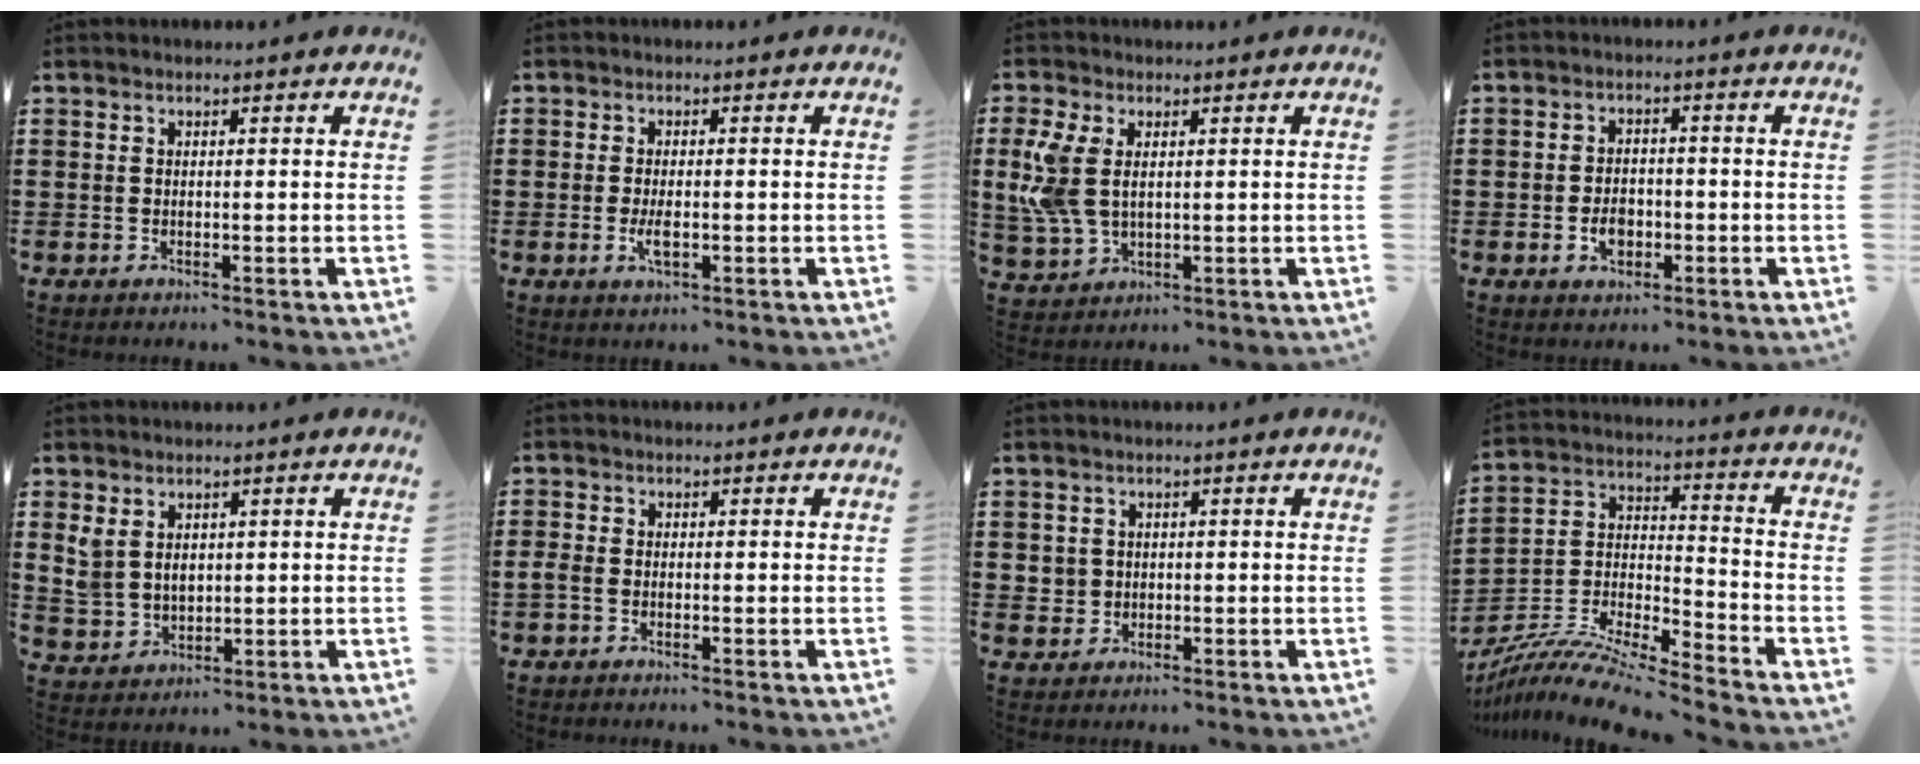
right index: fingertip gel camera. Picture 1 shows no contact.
{"total": 2.7, "force": [-0.6, 1.0, 2.4], "torque": [-0.052, -0.004, -0.013]}
{"total": 5.7, "force": [1.1, 3.5, 4.3], "torque": [-0.114, 0.000, 0.015]}
{"total": 3.7, "force": [-1.2, 2.5, 2.4], "torque": [-0.046, 0.003, -0.021]}
{"total": 3.9, "force": [1.9, 3.1, 1.6], "torque": [-0.047, 0.010, 0.035]}
{"total": 1.1, "force": [-0.7, 0.6, 0.6], "torque": [-0.021, -0.001, -0.017]}
{"total": 1.8, "force": [0.2, 1.8, 0.2], "torque": [-0.011, 0.011, 0.001]}
{"total": 8.7, "force": [-8.1, 0.9, 2.9], "torque": [-0.060, 0.004, -0.165]}